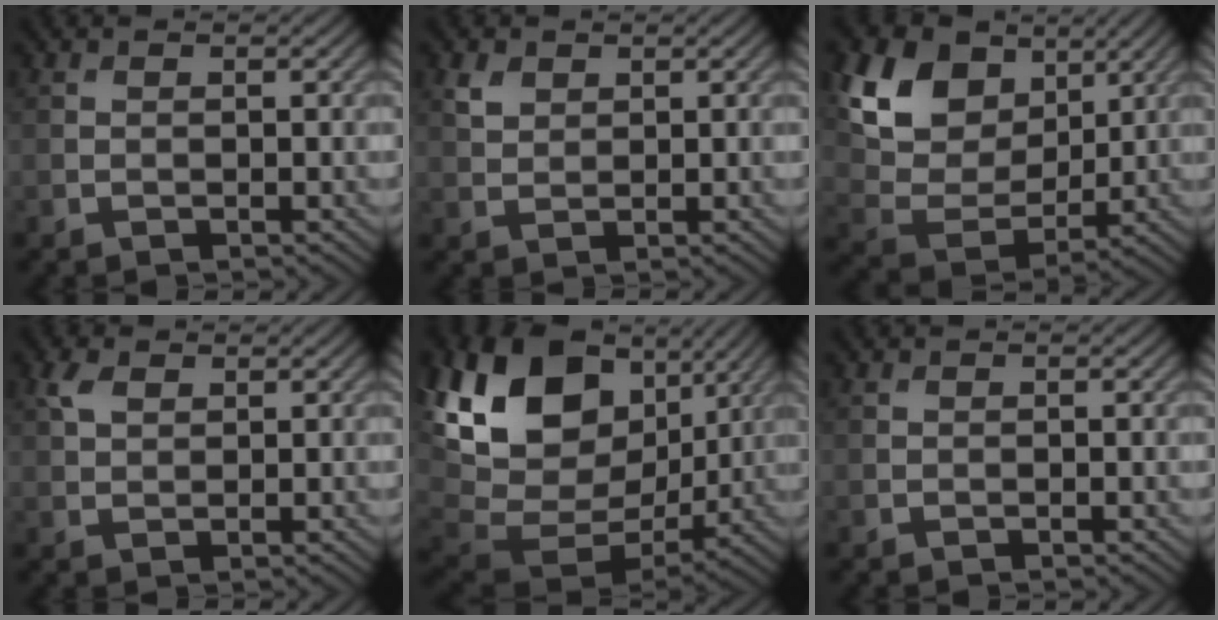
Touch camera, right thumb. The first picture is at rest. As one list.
[{"total": 2.1, "force": [1.3, 1.3, 0.9], "torque": [-0.026, 0.000, 0.028]}, {"total": 13.3, "force": [6.2, 9.0, 7.5], "torque": [-0.186, 0.020, 0.104]}, {"total": 2.6, "force": [1.4, 1.6, 1.5], "torque": [-0.040, 0.005, 0.027]}, {"total": 19.3, "force": [6.2, 13.4, 12.4], "torque": [-0.281, 0.012, 0.128]}, {"total": 0.0}]